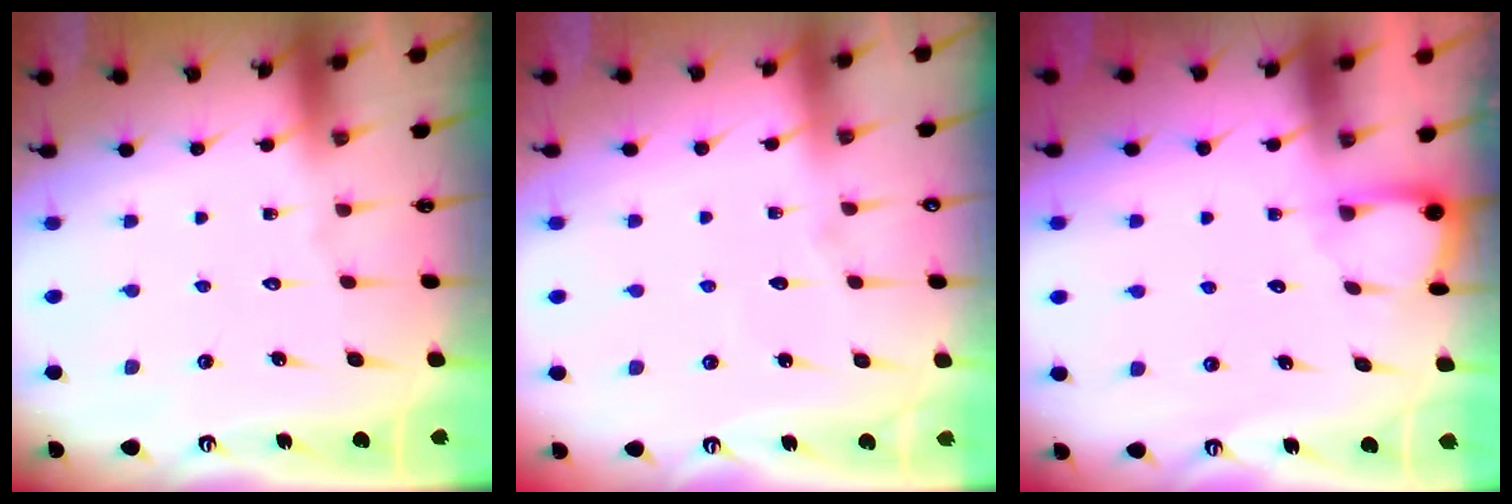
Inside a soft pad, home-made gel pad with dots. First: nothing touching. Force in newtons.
{"total": 3.7, "press": 3.7, "slide": 0.5}
{"total": 2.8, "press": 2.8, "slide": 0.1}